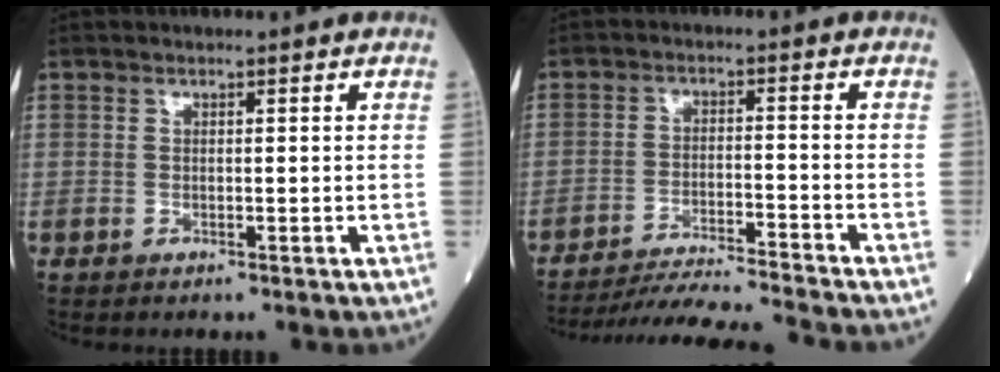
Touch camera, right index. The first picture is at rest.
{"total": 13.1, "force": [-12.4, -1.9, 4.0], "torque": [-0.049, -0.023, -0.197]}